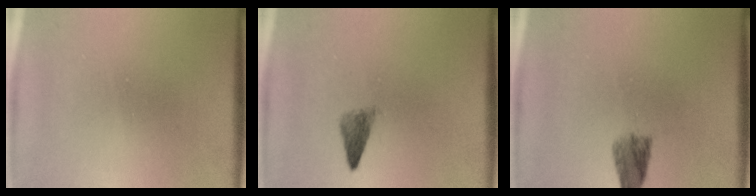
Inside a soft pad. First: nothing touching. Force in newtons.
{"total": 2.1}
{"total": 3.8}